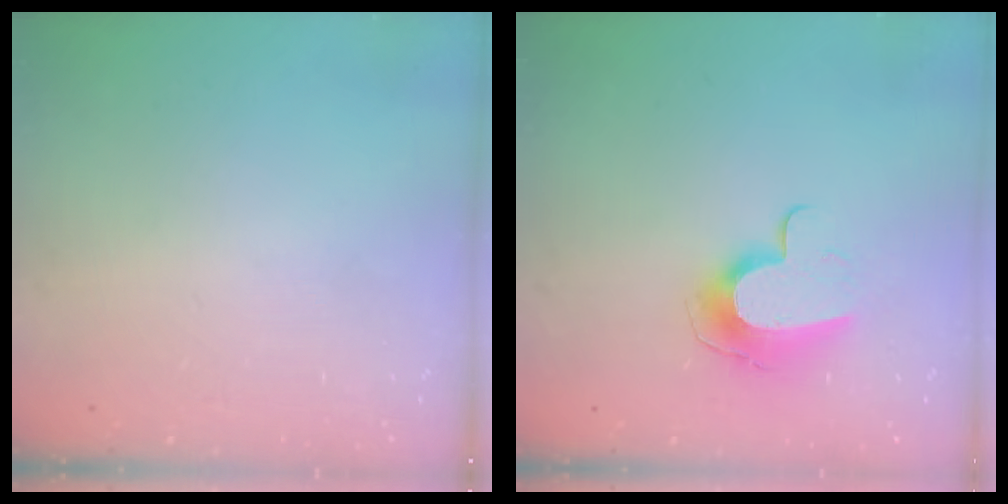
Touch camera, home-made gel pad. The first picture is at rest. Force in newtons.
{"total": 10.8, "press": 10.8, "slide": 0.6}